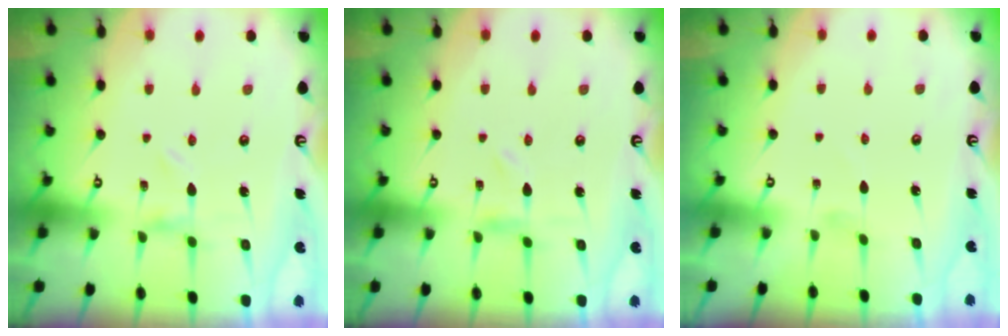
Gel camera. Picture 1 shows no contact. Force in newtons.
{"total": 0.0}
{"total": 1.0, "press": 1.0, "slide": 0.1}